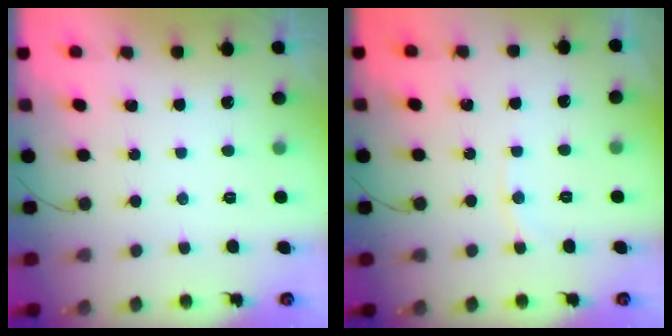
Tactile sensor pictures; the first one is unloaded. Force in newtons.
{"total": 4.2, "press": 4.2, "slide": 0.6}